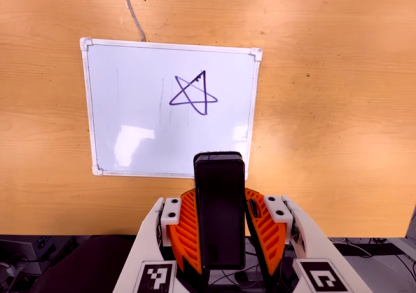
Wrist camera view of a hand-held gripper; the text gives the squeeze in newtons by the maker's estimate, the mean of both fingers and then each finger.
{"total": 6.6, "left": 5.4, "right": 7.8}